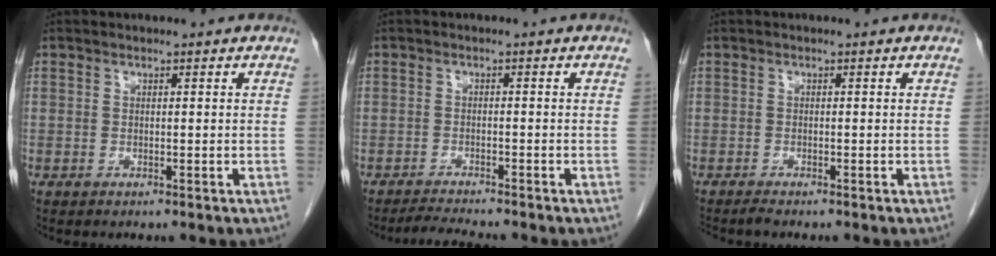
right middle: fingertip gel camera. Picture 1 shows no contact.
{"total": 3.6, "force": [-3.4, -0.5, 1.1], "torque": [-0.023, -0.016, -0.056]}
{"total": 1.0, "force": [-1.0, -0.1, 0.4], "torque": [-0.014, -0.003, -0.020]}